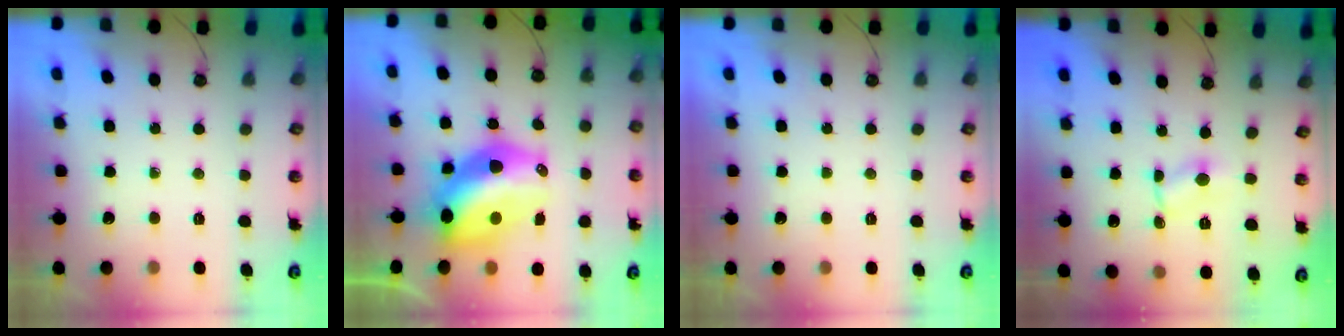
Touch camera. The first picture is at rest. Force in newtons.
{"total": 16.5, "press": 16.4, "slide": 1.5}
{"total": 0.0}
{"total": 1.2, "press": 1.2, "slide": 0.2}